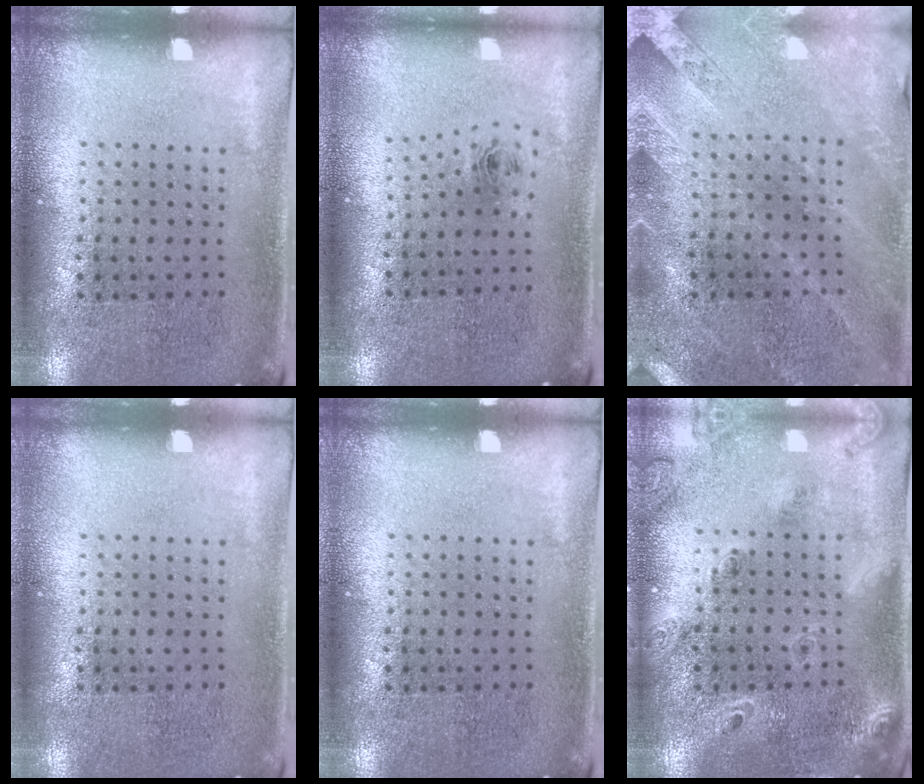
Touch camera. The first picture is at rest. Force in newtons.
{"total": 0.9, "press": 0.4, "slide": 0.8}
{"total": 0.8, "press": 0.8, "slide": 0.2}
{"total": 0.0}
{"total": 0.0}
{"total": 2.0, "press": 1.7, "slide": 0.9}